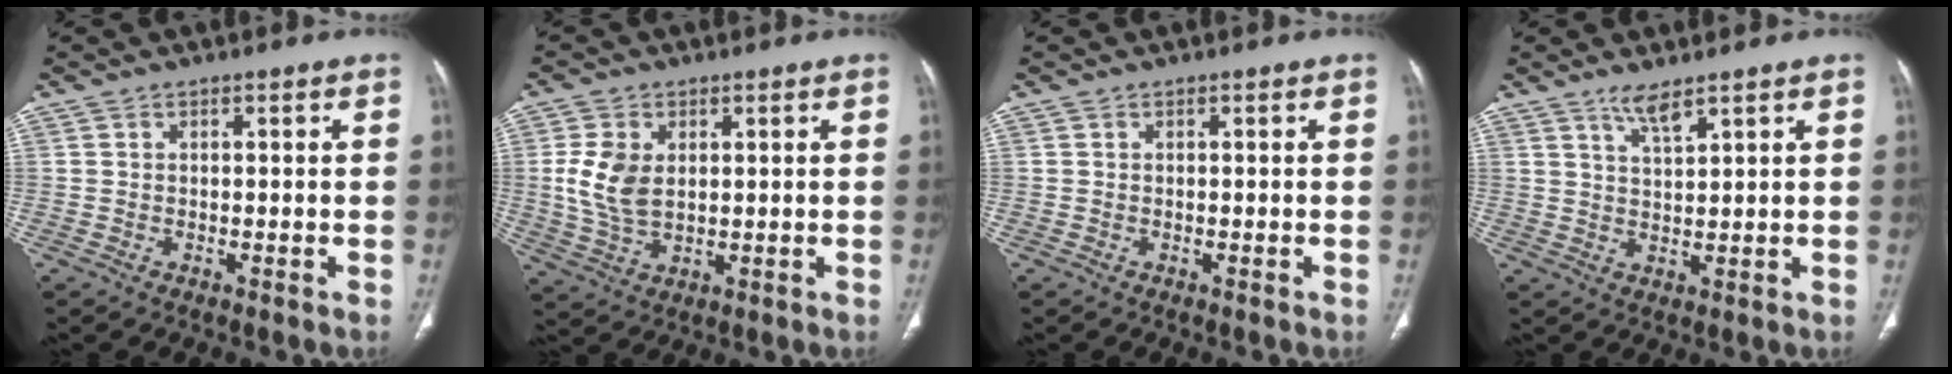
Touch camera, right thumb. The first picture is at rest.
{"total": 8.1, "force": [1.3, 5.2, 6.1], "torque": [-0.120, -0.005, 0.034]}
{"total": 0.0}
{"total": 3.8, "force": [2.9, 0.6, 2.4], "torque": [-0.044, -0.018, 0.057]}